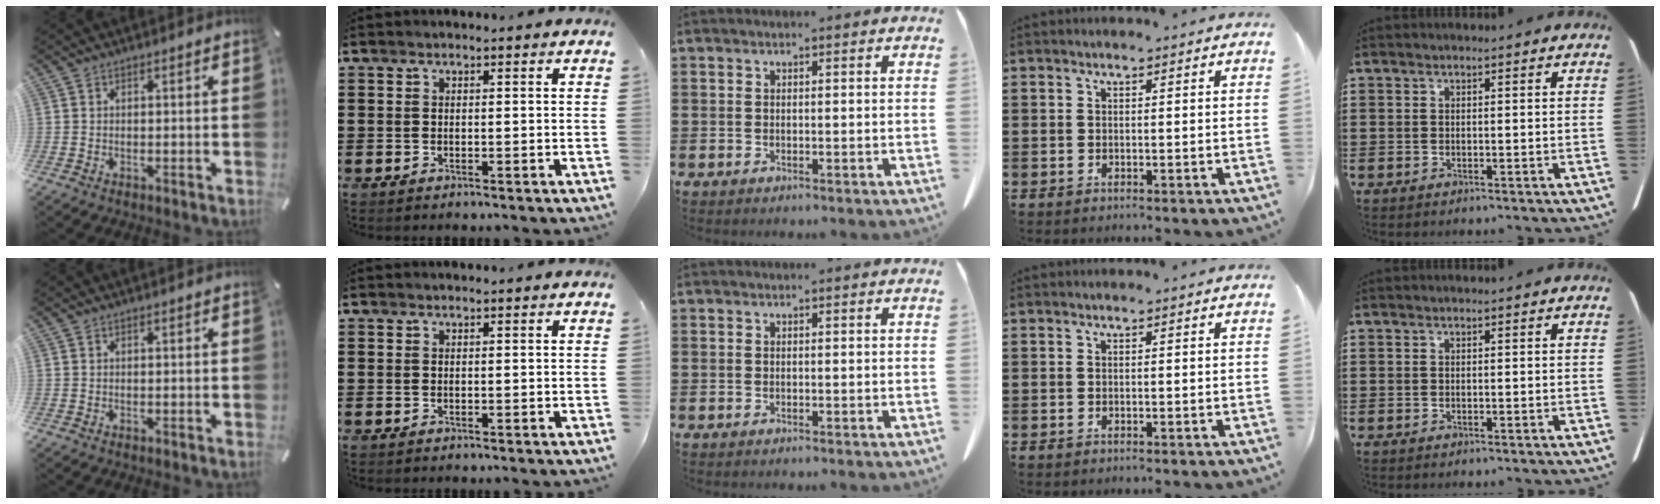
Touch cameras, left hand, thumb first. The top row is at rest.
{}